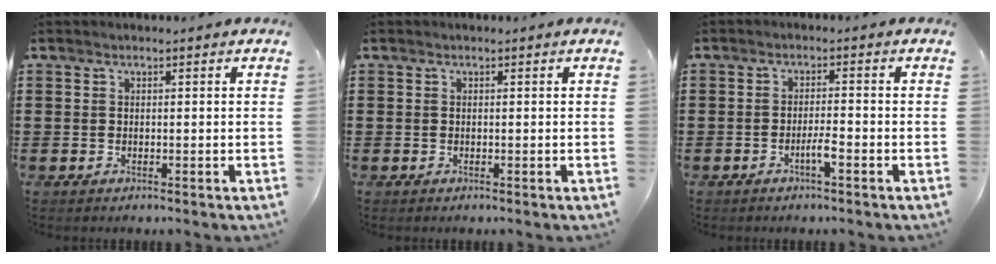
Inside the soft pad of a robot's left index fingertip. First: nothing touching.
{"total": 0.0}
{"total": 2.6, "force": [-1.3, 0.3, 2.2], "torque": [-0.041, 0.004, -0.023]}